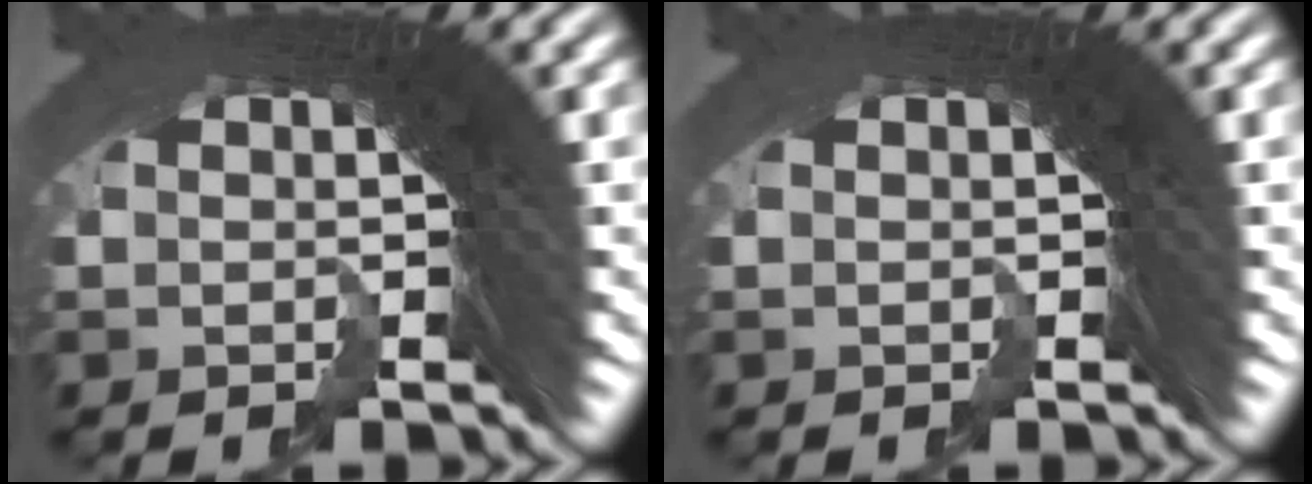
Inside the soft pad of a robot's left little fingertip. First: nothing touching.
{"total": 0.0}